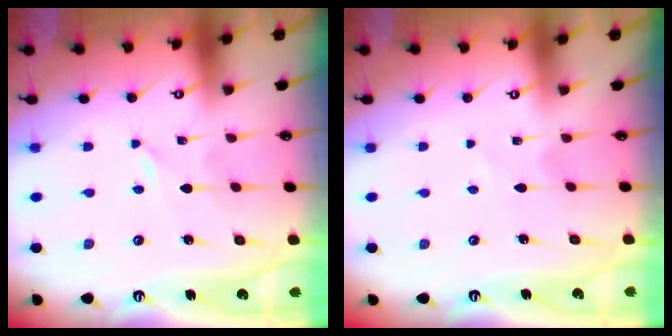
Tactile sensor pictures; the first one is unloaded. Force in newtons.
{"total": 1.8, "press": 1.7, "slide": 0.3}